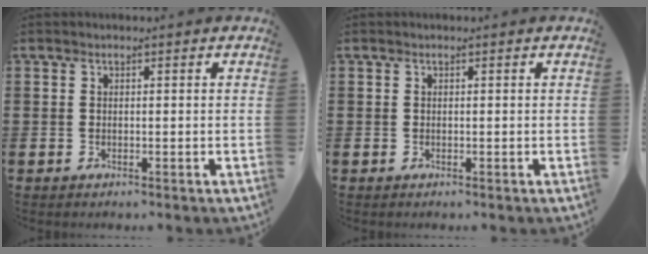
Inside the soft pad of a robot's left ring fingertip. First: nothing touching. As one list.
[{"total": 0.0}]